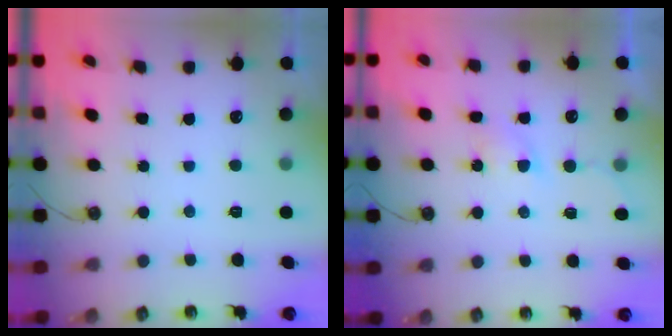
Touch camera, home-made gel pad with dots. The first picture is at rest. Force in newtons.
{"total": 4.1, "press": 4.0, "slide": 0.6}